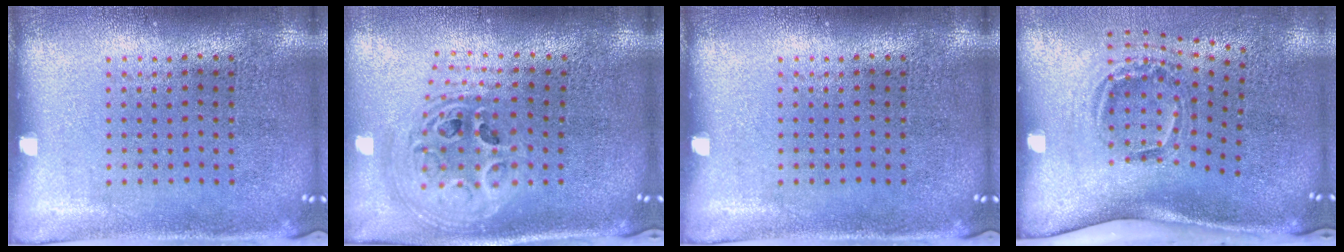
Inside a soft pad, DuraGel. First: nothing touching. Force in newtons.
{"total": 2.4, "press": 1.8, "slide": 1.6}
{"total": 0.0}
{"total": 2.1, "press": 1.2, "slide": 1.7}